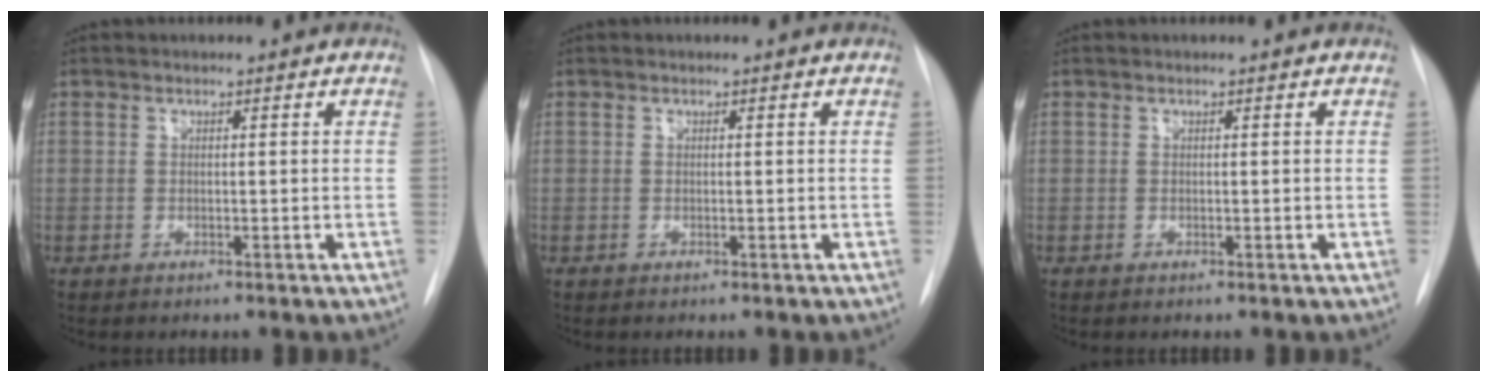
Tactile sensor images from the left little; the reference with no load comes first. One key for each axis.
{"total": 0.0}
{"total": 0.0}